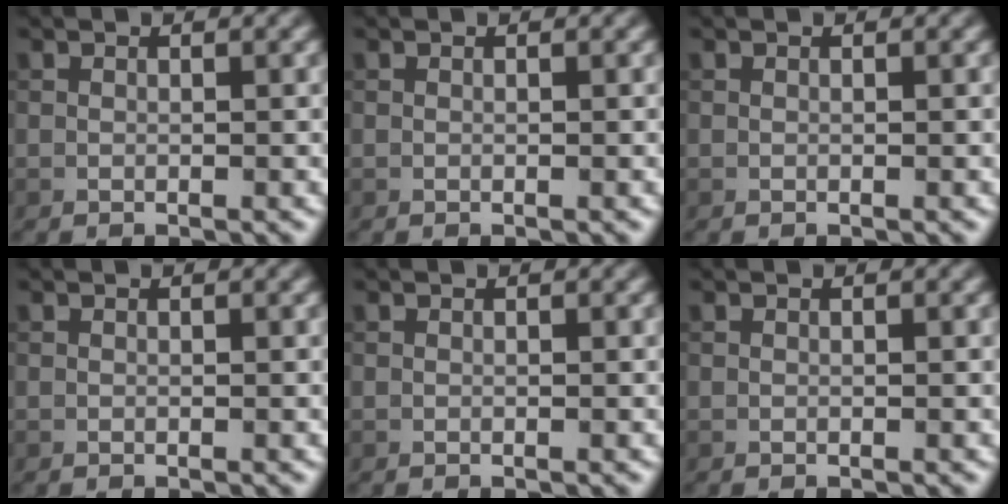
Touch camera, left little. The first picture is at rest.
{"total": 0.0}
{"total": 0.0}
{"total": 0.0}
{"total": 0.0}
{"total": 0.0}